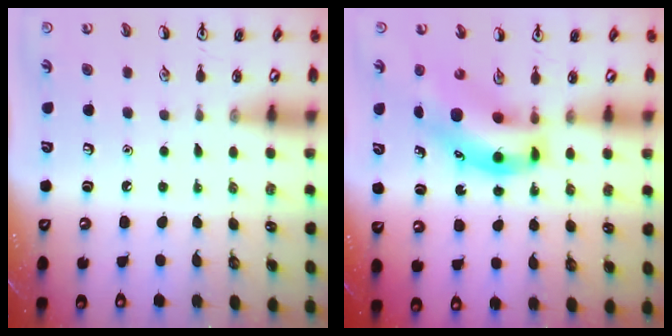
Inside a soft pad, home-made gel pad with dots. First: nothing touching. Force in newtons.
{"total": 9.2, "press": 8.9, "slide": 2.6}